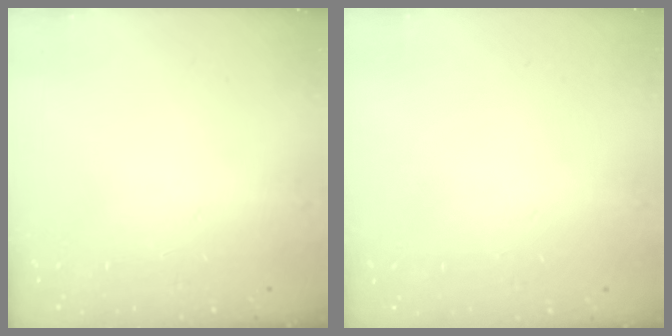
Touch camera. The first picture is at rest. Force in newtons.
{"total": 0.0}